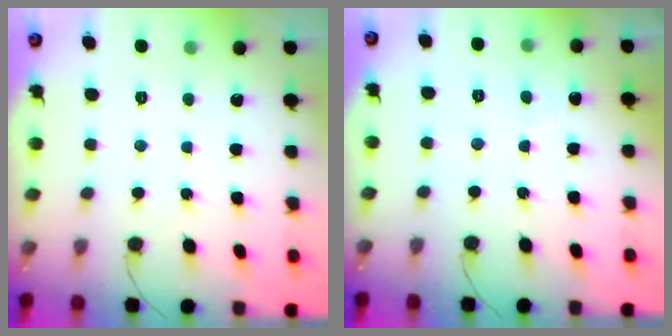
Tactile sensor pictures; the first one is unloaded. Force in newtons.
{"total": 2.8, "press": 2.8, "slide": 0.2}